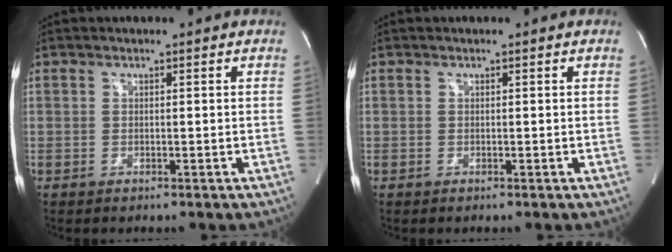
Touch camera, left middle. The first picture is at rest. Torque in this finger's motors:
{"motor_torque": [0.48, -0.30, 0.18, 0.00]}